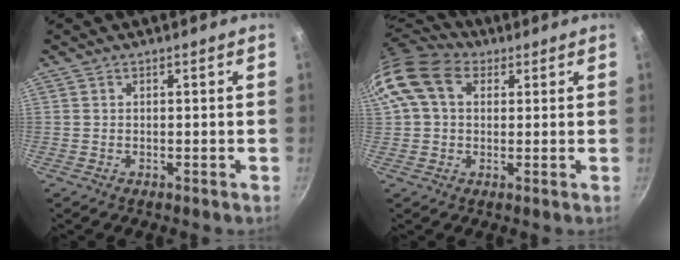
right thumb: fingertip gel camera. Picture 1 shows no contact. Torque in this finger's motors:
{"motor_torque": [0.76, 1.94, 0.73, -0.58, 0.16]}